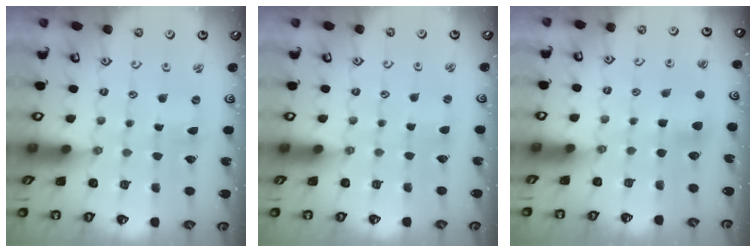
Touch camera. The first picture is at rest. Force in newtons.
{"total": 2.0, "press": 2.0, "slide": 0.4}
{"total": 5.7, "press": 5.6, "slide": 0.9}